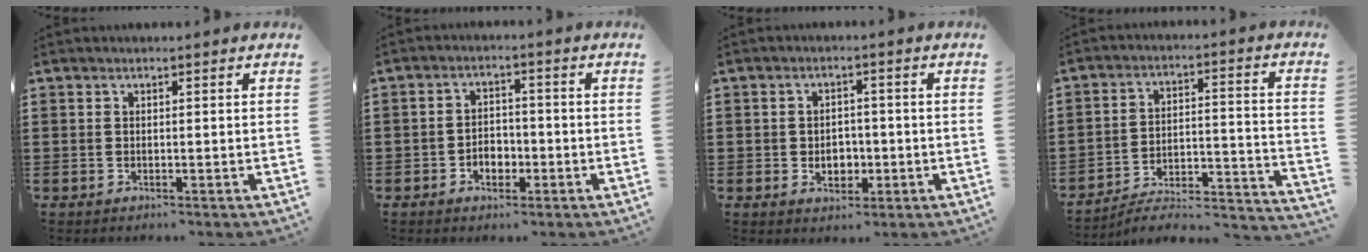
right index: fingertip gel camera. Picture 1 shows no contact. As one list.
[{"total": 3.3, "force": [-1.4, 2.4, 1.7], "torque": [-0.029, 0.002, -0.031]}, {"total": 3.2, "force": [-0.7, 2.6, 1.7], "torque": [-0.031, 0.002, -0.018]}, {"total": 3.5, "force": [-3.0, 0.8, 1.6], "torque": [-0.038, -0.016, -0.067]}]